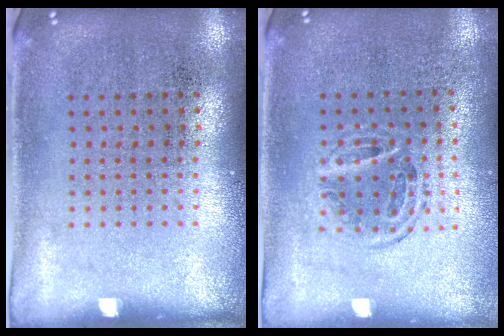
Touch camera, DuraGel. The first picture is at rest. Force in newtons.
{"total": 1.0, "press": 1.0, "slide": 0.4}